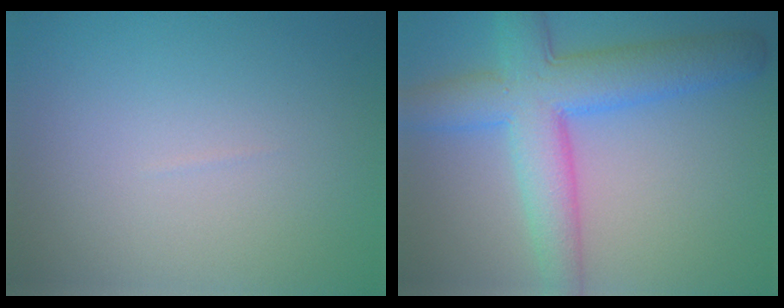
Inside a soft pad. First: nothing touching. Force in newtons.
{"total": 8.2, "press": 8.2, "slide": 0.3}